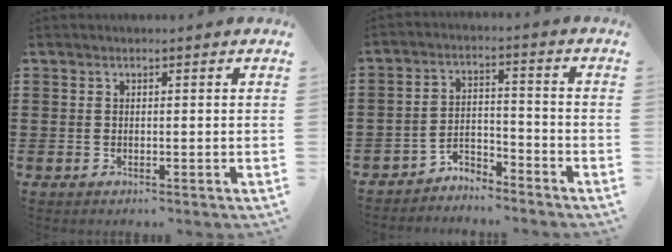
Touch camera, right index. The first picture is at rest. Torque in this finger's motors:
{"motor_torque": [-0.22, 0.23, -0.01, -0.09]}